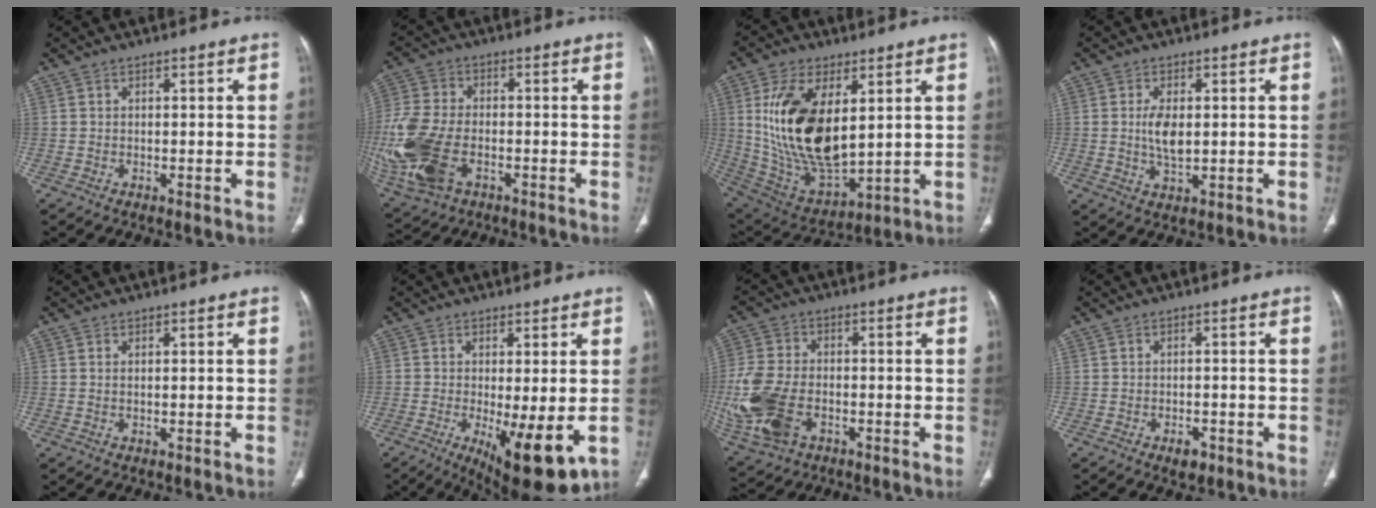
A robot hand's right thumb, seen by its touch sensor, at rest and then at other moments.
{"total": 18.5, "force": [-5.0, 11.4, 13.7], "torque": [-0.346, -0.004, -0.084]}
{"total": 21.4, "force": [4.8, 11.1, 17.6], "torque": [-0.324, -0.030, 0.106]}
{"total": 5.4, "force": [0.5, 2.6, 4.7], "torque": [-0.091, -0.008, 0.012]}
{"total": 0.5, "force": [0.2, 0.2, 0.4], "torque": [-0.013, 0.000, 0.006]}
{"total": 11.7, "force": [-2.9, 3.5, 10.8], "torque": [-0.161, -0.028, -0.033]}
{"total": 15.2, "force": [-3.9, 9.8, 10.9], "torque": [-0.261, 0.001, -0.068]}
{"total": 2.6, "force": [-1.5, 1.5, 1.6], "torque": [-0.021, 0.003, -0.016]}